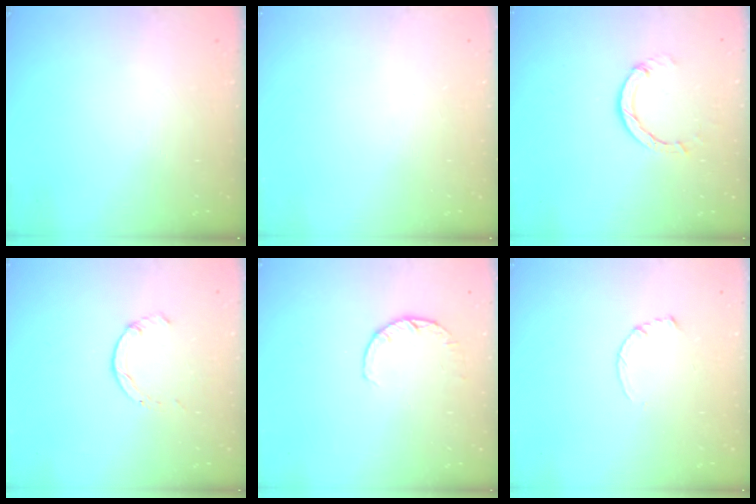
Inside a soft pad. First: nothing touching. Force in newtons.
{"total": 0.0}
{"total": 4.4, "press": 4.4, "slide": 0.5}
{"total": 1.4, "press": 1.4, "slide": 0.2}
{"total": 3.0, "press": 2.9, "slide": 0.4}
{"total": 3.5, "press": 3.5, "slide": 0.4}